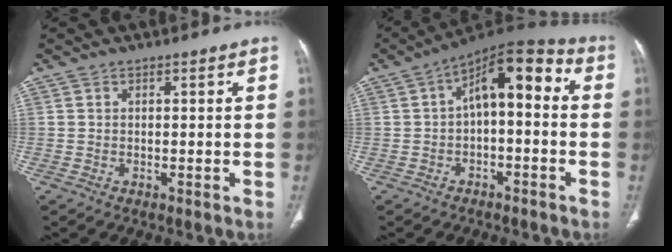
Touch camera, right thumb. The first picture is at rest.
{"total": 11.7, "force": [0.4, 5.8, 10.2], "torque": [-0.127, 0.050, -0.007]}